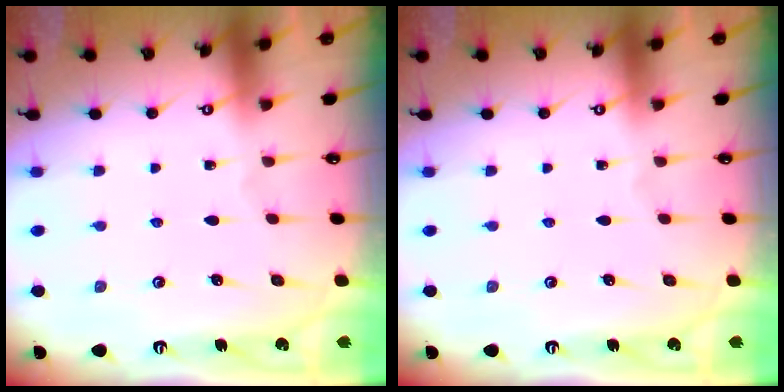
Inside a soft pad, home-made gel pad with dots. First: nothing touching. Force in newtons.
{"total": 0.0}